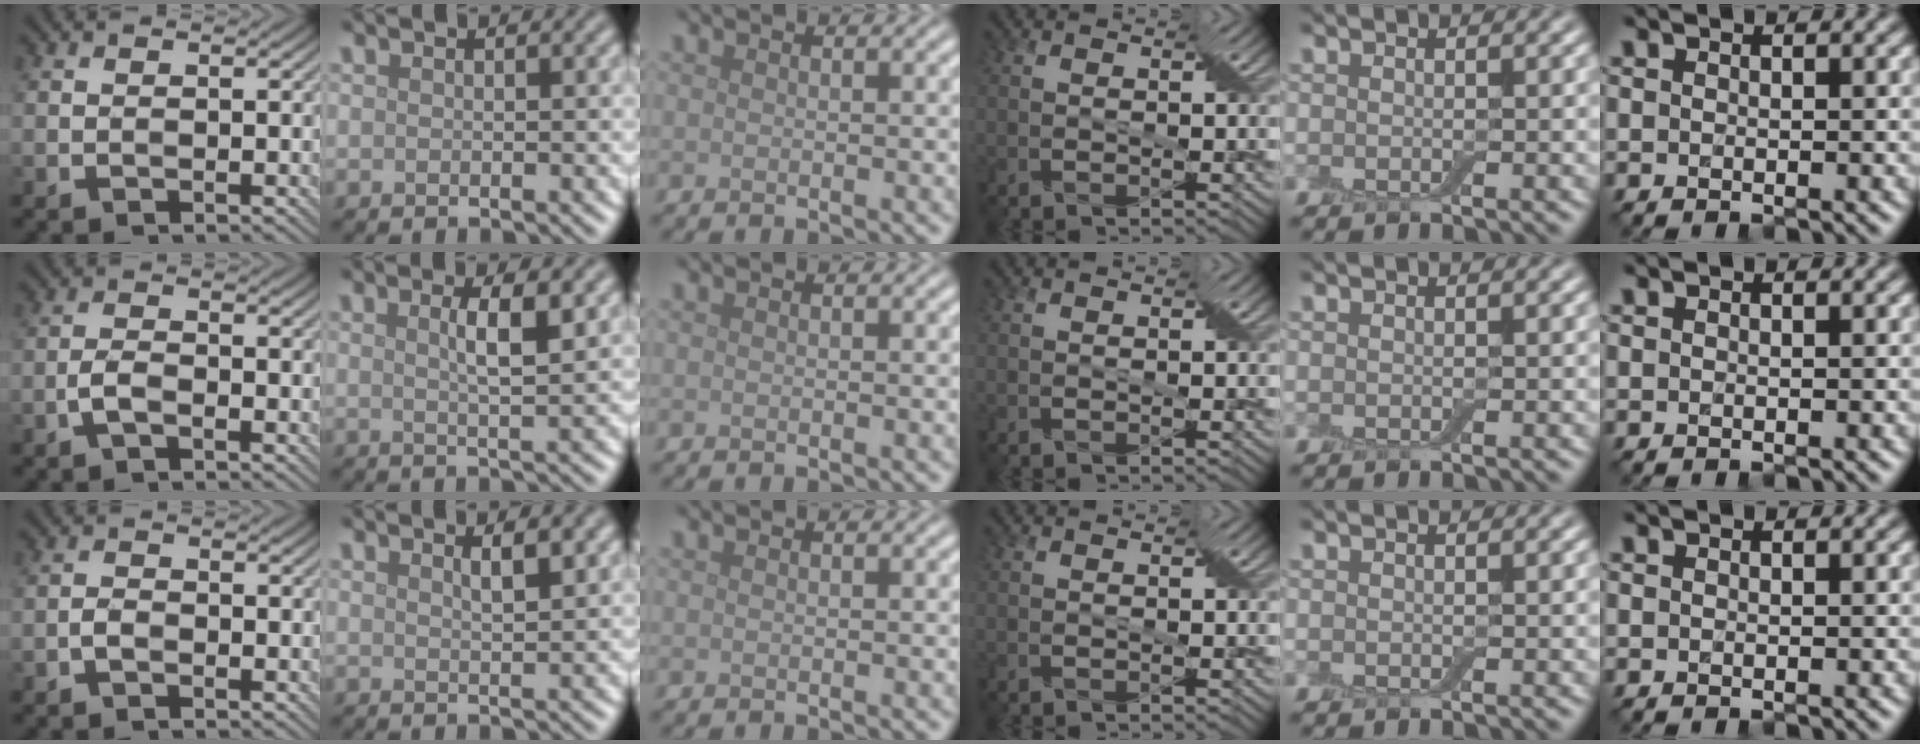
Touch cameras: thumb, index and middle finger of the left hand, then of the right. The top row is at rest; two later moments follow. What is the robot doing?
{"motion": "squeeze", "object": "air blower"}